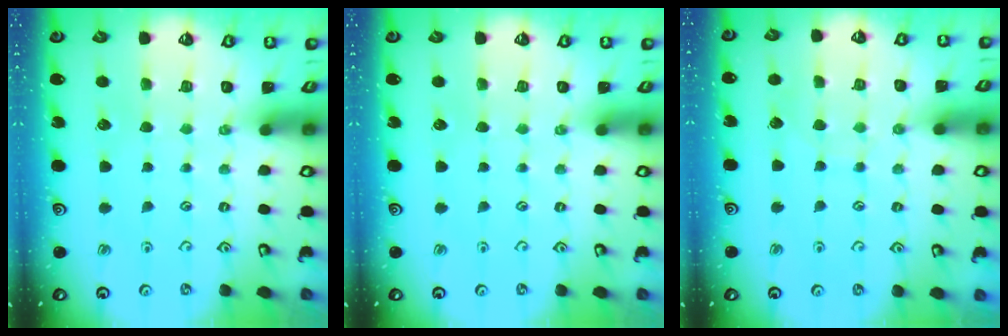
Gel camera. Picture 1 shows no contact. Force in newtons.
{"total": 0.0}
{"total": 5.5, "press": 5.5, "slide": 0.5}